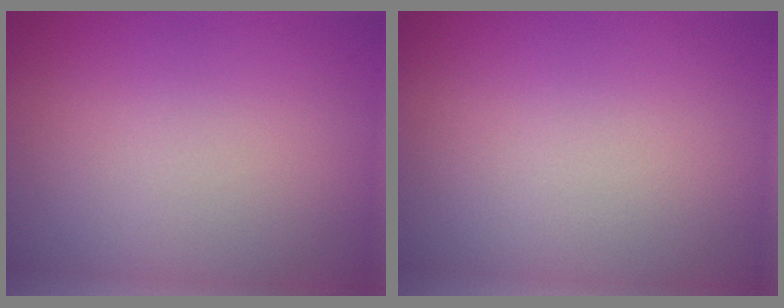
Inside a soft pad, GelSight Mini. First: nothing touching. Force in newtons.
{"total": 0.0}